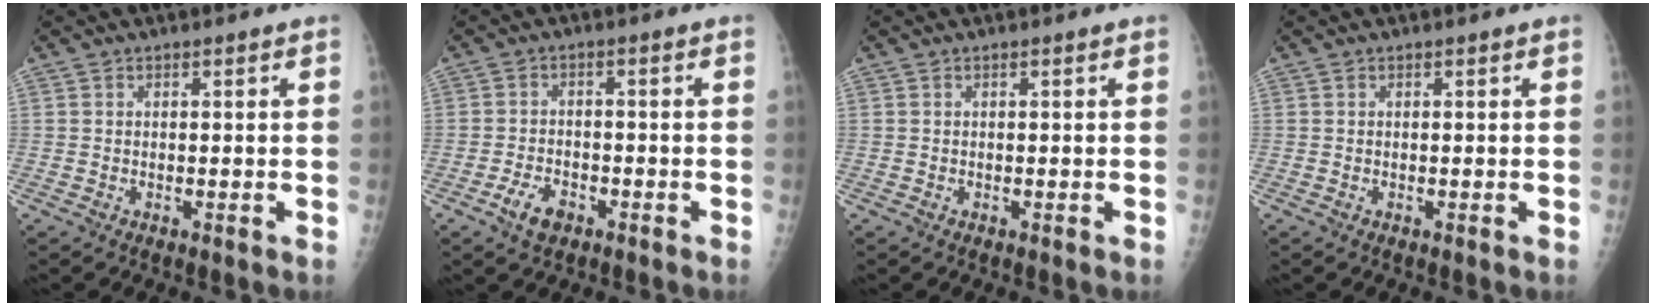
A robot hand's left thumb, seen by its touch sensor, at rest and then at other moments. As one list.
[{"total": 4.5, "force": [-2.6, 2.5, 2.6], "torque": [-0.047, 0.015, -0.044]}, {"total": 0.0}, {"total": 0.0}]